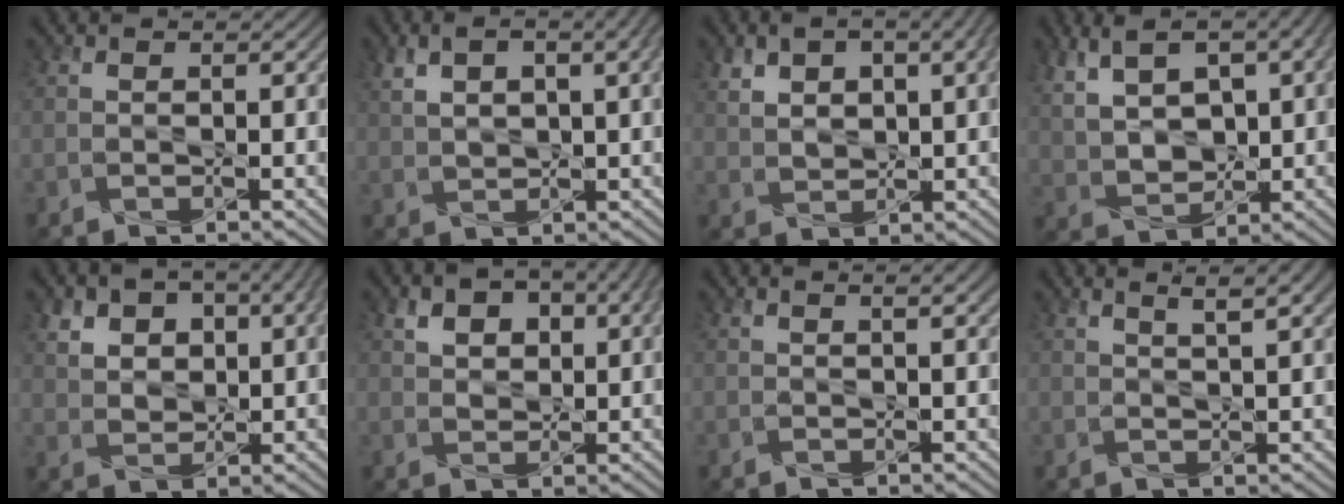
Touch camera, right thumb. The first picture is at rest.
{"total": 7.7, "force": [2.9, 3.1, 6.5], "torque": [-0.126, 0.013, 0.051]}
{"total": 9.4, "force": [3.7, 4.7, 7.2], "torque": [-0.138, 0.012, 0.068]}
{"total": 11.5, "force": [3.5, 6.5, 8.9], "torque": [-0.209, 0.012, 0.078]}
{"total": 9.1, "force": [3.6, 5.5, 6.2], "torque": [-0.117, 0.009, 0.062]}
{"total": 8.2, "force": [3.6, 4.6, 5.8], "torque": [-0.106, 0.009, 0.059]}
{"total": 2.4, "force": [1.4, 0.5, 1.9], "torque": [-0.024, 0.000, 0.016]}
{"total": 5.0, "force": [2.9, 1.0, 3.9], "torque": [-0.055, 0.011, 0.037]}